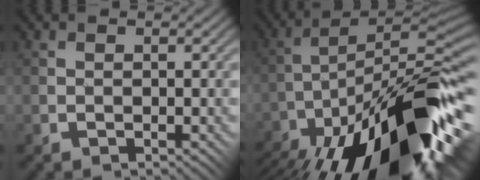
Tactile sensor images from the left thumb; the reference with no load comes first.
{"total": 19.4, "force": [-12.1, 4.7, 14.4], "torque": [-0.210, -0.006, -0.196]}